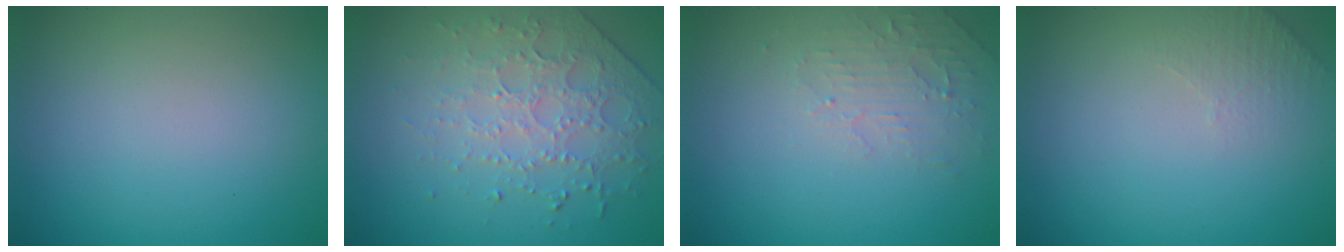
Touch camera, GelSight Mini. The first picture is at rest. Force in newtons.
{"total": 4.3, "press": 3.1, "slide": 3.0}
{"total": 2.4, "press": 2.3, "slide": 0.5}
{"total": 1.6, "press": 1.5, "slide": 0.4}